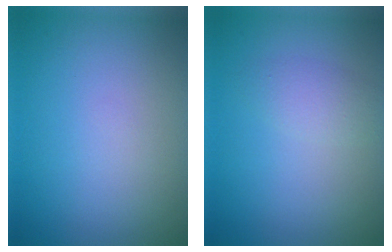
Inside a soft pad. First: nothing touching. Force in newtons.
{"total": 1.8, "press": 1.8, "slide": 0.1}